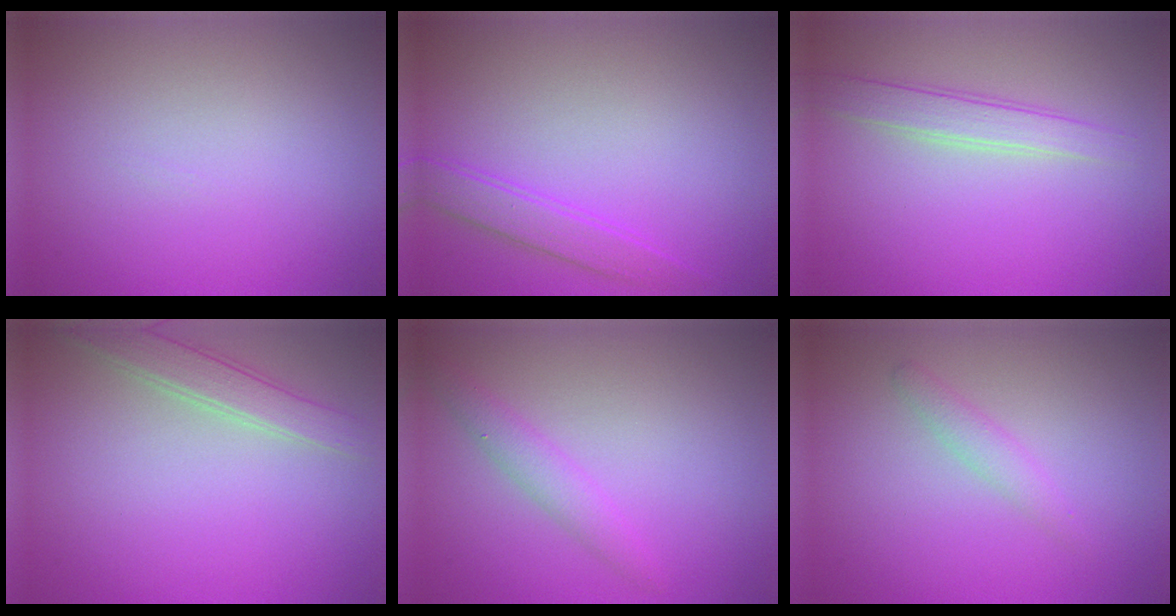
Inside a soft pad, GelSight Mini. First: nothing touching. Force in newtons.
{"total": 2.2, "press": 2.2, "slide": 0.2}
{"total": 2.4, "press": 2.4, "slide": 0.1}
{"total": 2.7, "press": 2.7, "slide": 0.1}
{"total": 1.9, "press": 1.9, "slide": 0.0}
{"total": 1.4, "press": 1.4, "slide": 0.0}